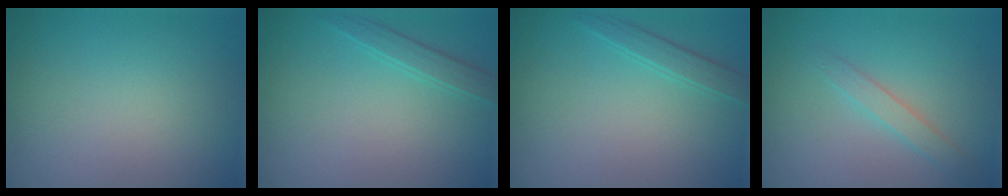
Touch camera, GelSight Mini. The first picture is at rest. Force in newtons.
{"total": 1.6, "press": 1.6, "slide": 0.1}
{"total": 1.6, "press": 1.6, "slide": 0.1}
{"total": 1.6, "press": 1.6, "slide": 0.1}